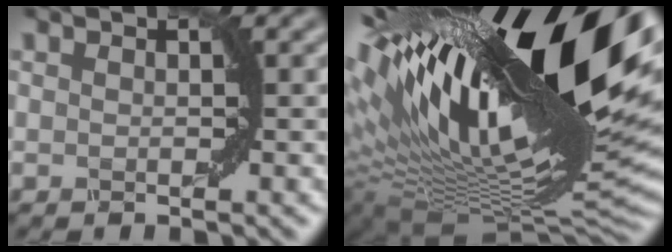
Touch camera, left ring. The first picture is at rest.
{"total": 20.7, "force": [6.6, 7.8, 18.0], "torque": [-0.305, 0.017, 0.126]}